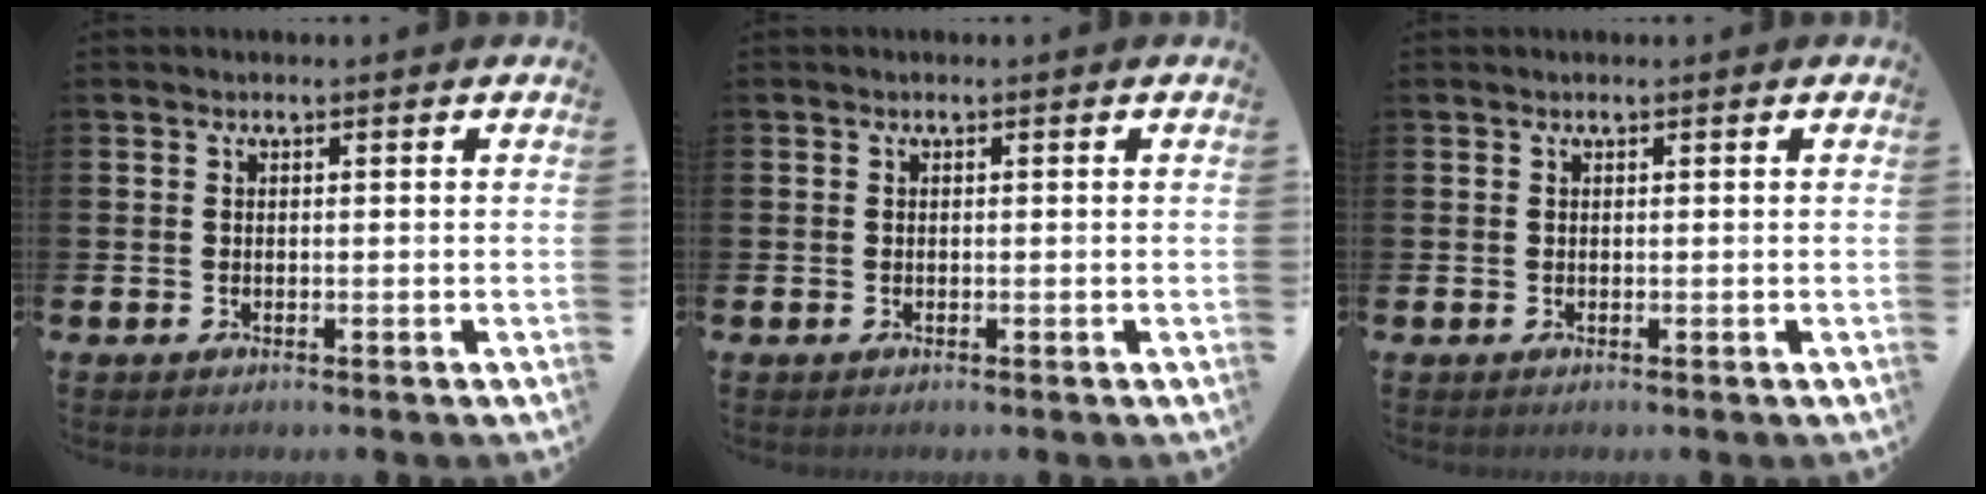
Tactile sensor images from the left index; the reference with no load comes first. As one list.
[{"total": 0.0}, {"total": 0.0}]